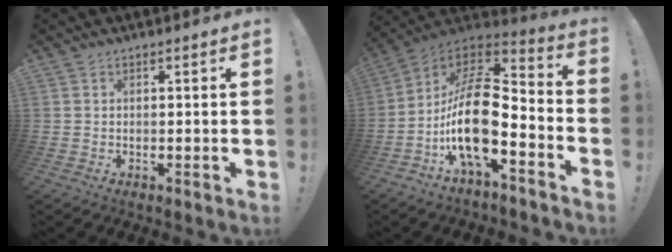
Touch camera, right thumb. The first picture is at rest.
{"total": 19.4, "force": [-4.9, 8.0, 17.0], "torque": [-0.339, 0.017, -0.087]}